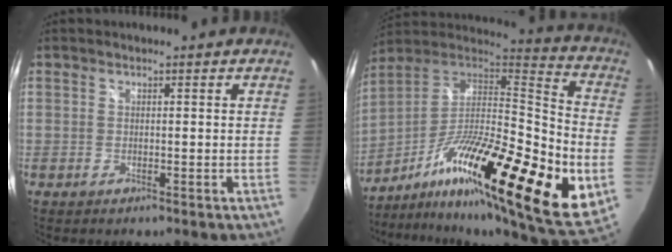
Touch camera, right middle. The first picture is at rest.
{"total": 32.3, "force": [-8.9, 8.8, 29.8], "torque": [-0.467, -0.027, -0.156]}